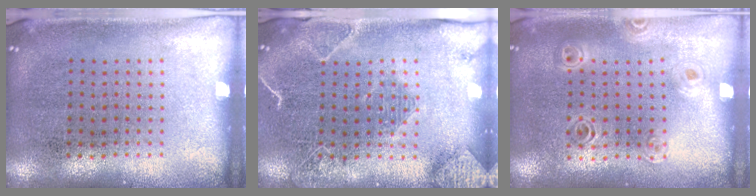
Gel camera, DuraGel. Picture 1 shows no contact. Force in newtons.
{"total": 2.1, "press": 2.0, "slide": 0.5}
{"total": 1.1, "press": 1.1, "slide": 0.2}